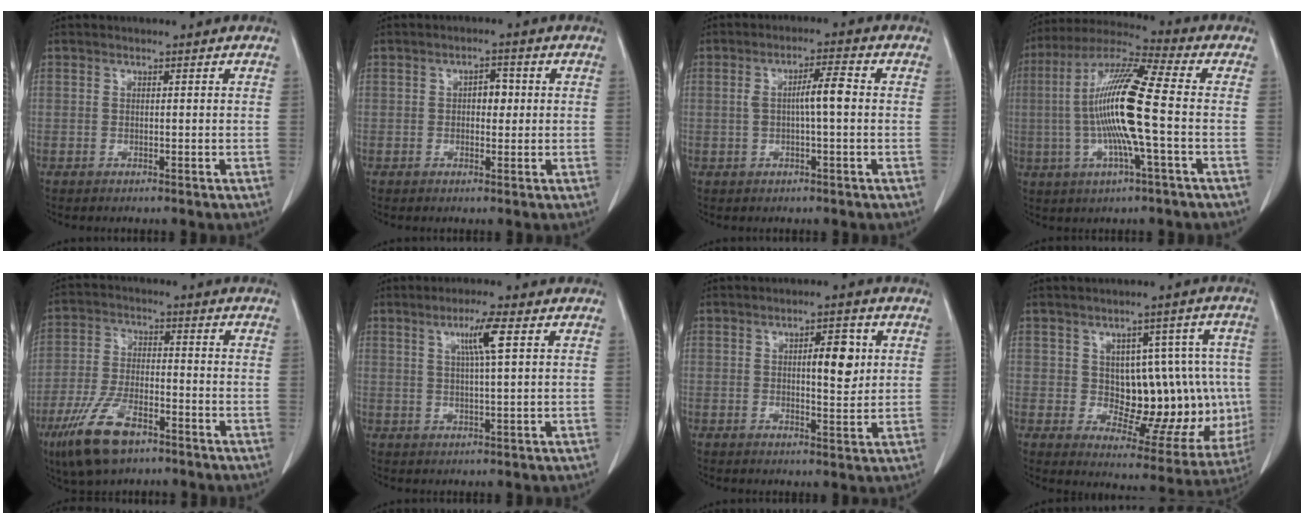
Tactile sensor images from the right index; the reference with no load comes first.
{"total": 2.7, "force": [0.2, 1.5, 2.2], "torque": [-0.030, 0.008, 0.002]}
{"total": 4.5, "force": [0.2, 0.6, 4.5], "torque": [-0.080, 0.014, 0.006]}
{"total": 15.1, "force": [-1.2, 0.5, 15.0], "torque": [-0.299, 0.006, -0.032]}
{"total": 10.7, "force": [-6.5, 4.0, 7.4], "torque": [-0.158, -0.010, -0.116]}
{"total": 5.1, "force": [1.9, -0.4, 4.8], "torque": [-0.084, 0.002, 0.032]}
{"total": 5.5, "force": [1.3, 1.7, 5.0], "torque": [-0.072, 0.003, 0.022]}
{"total": 15.4, "force": [0.2, 8.1, 13.1], "torque": [-0.152, 0.025, 0.027]}